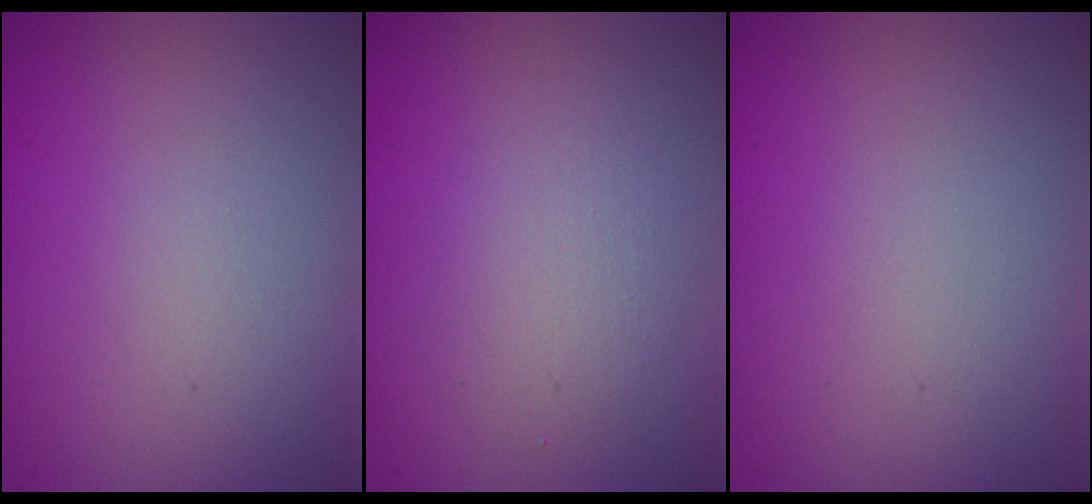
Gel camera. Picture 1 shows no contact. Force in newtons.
{"total": 5.3, "press": 5.2, "slide": 0.2}
{"total": 0.0}